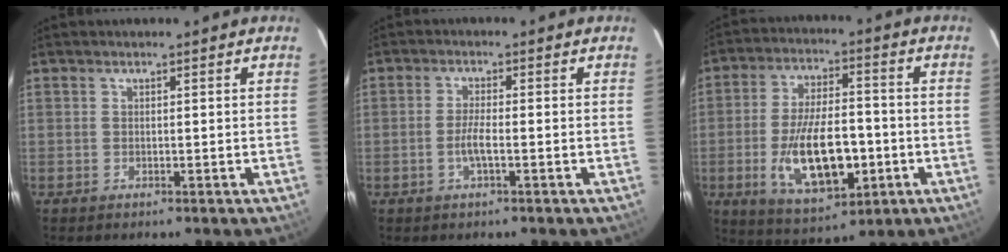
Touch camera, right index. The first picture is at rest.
{"total": 3.1, "force": [-1.1, 0.3, 2.9], "torque": [-0.058, -0.003, -0.021]}
{"total": 16.1, "force": [-4.1, 7.1, 13.9], "torque": [-0.269, -0.010, -0.053]}